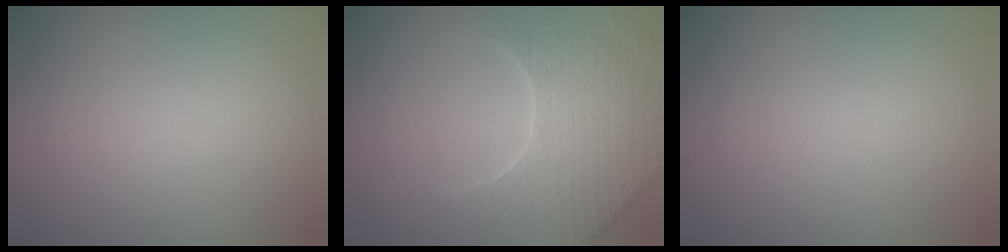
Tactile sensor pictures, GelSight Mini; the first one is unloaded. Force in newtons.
{"total": 5.1, "press": 4.9, "slide": 1.6}
{"total": 0.0}